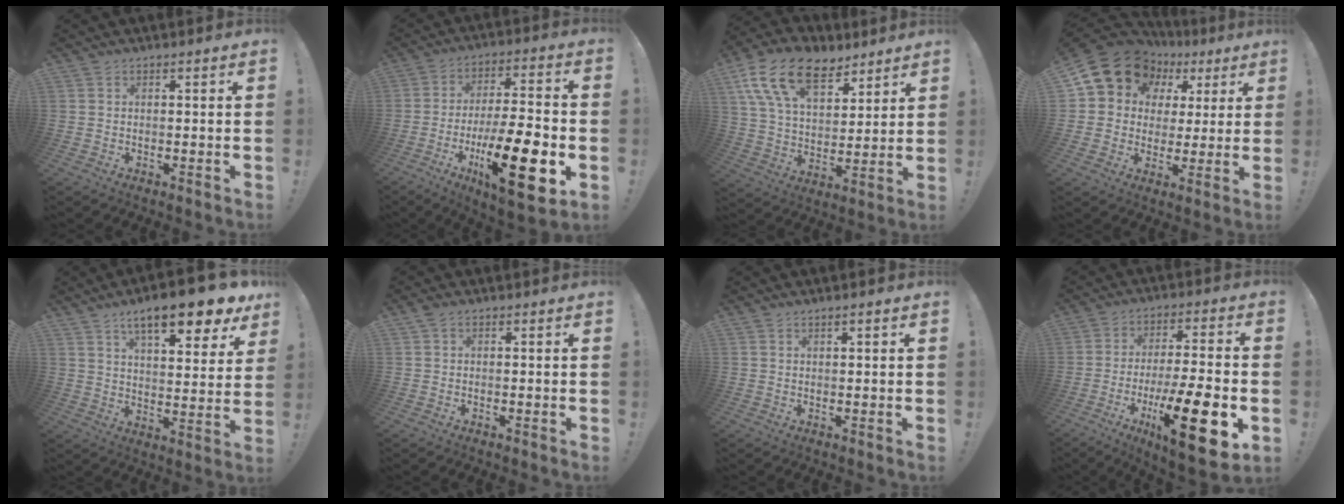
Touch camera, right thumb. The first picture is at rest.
{"total": 22.6, "force": [-7.3, 6.8, 20.2], "torque": [-0.323, 0.033, -0.108]}
{"total": 18.7, "force": [10.5, 11.0, 11.0], "torque": [-0.188, -0.050, 0.195]}
{"total": 13.7, "force": [7.2, 10.3, 5.3], "torque": [-0.081, -0.045, 0.142]}
{"total": 14.9, "force": [9.7, 3.5, 10.7], "torque": [-0.157, -0.066, 0.152]}
{"total": 0.9, "force": [0.1, 0.4, 0.8], "torque": [-0.020, 0.003, 0.003]}
{"total": 1.3, "force": [0.7, 0.2, 1.1], "torque": [-0.017, 0.000, 0.011]}
{"total": 20.8, "force": [-7.6, 5.3, 18.6], "torque": [-0.280, 0.034, -0.108]}